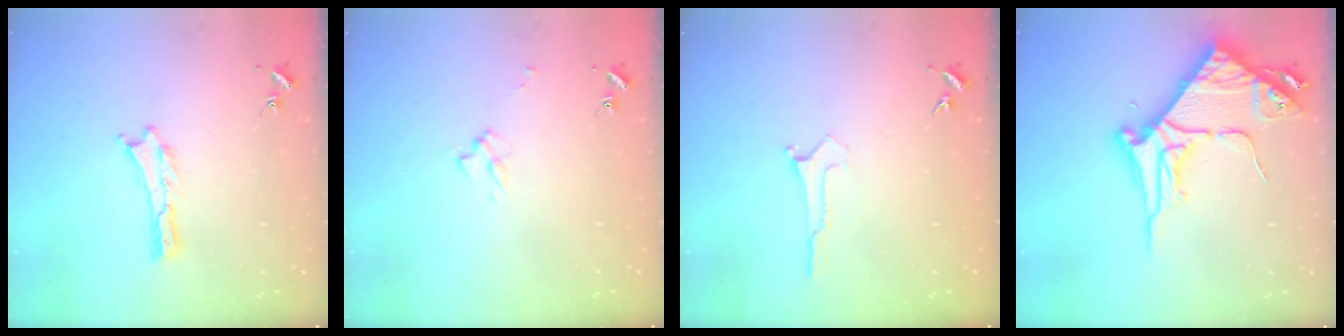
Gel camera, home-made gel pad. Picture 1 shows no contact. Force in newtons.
{"total": 2.5, "press": 2.5, "slide": 0.4}
{"total": 0.0}
{"total": 8.9, "press": 8.9, "slide": 0.8}